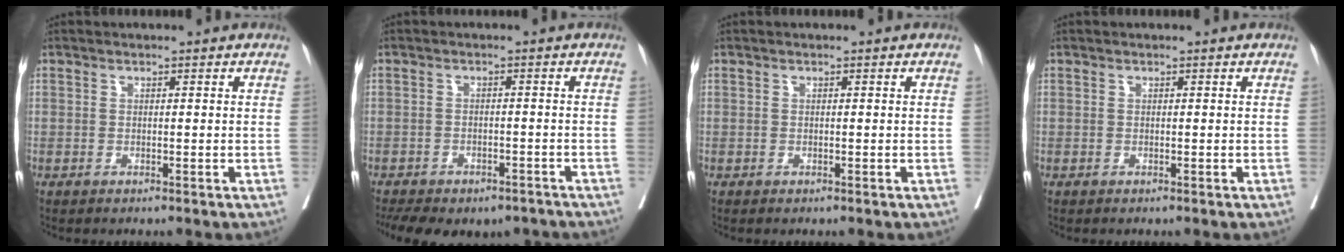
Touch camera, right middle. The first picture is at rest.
{"total": 13.7, "force": [-10.6, 6.5, 5.9], "torque": [-0.127, 0.005, -0.133]}
{"total": 0.0}
{"total": 0.0}